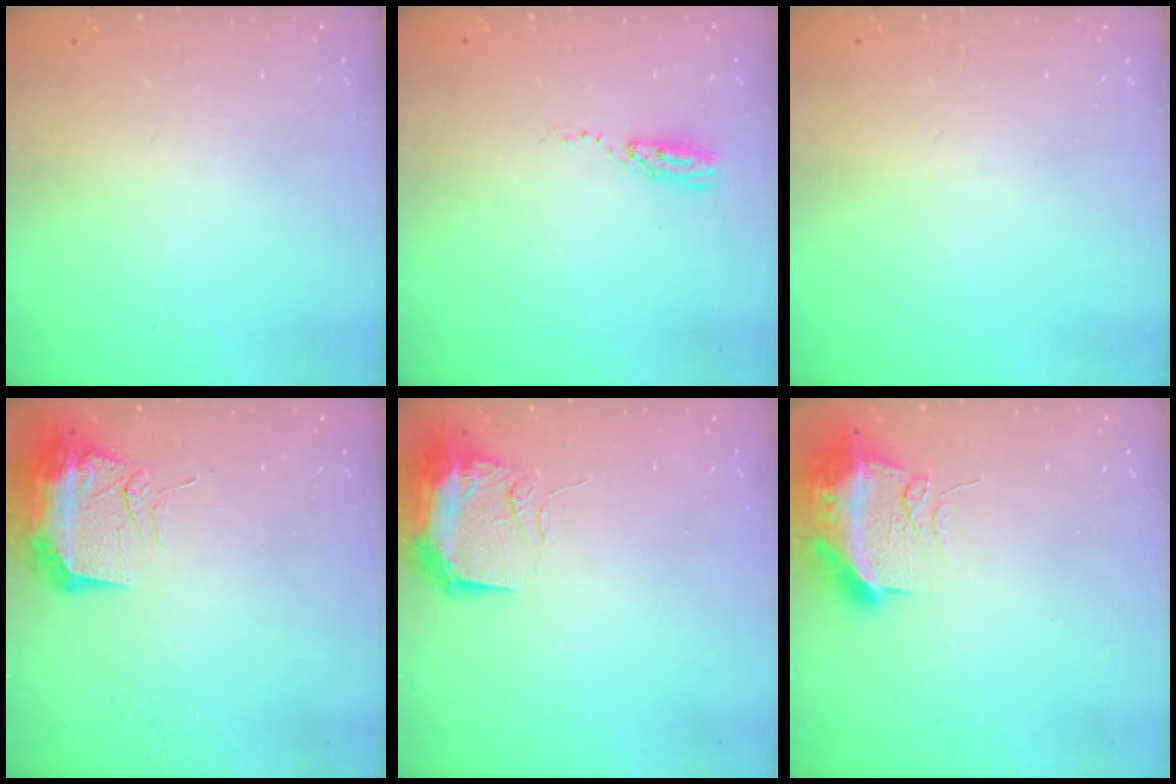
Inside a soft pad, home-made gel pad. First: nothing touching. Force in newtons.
{"total": 4.3, "press": 4.3, "slide": 0.2}
{"total": 0.0}
{"total": 13.6, "press": 12.0, "slide": 6.4}
{"total": 10.7, "press": 10.6, "slide": 1.7}
{"total": 12.4, "press": 12.3, "slide": 1.3}